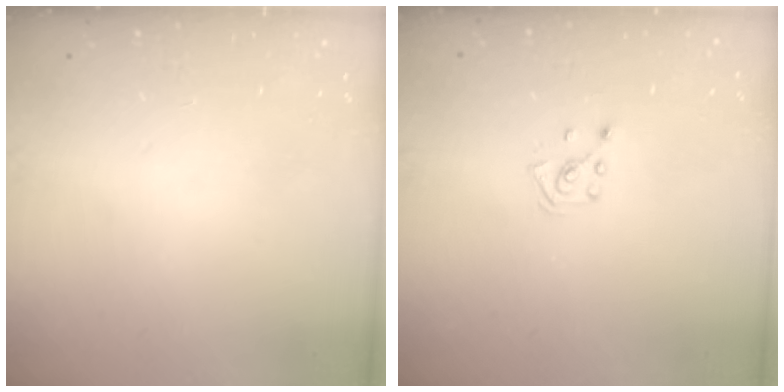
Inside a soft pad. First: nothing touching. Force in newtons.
{"total": 2.6, "press": 2.6, "slide": 0.5}